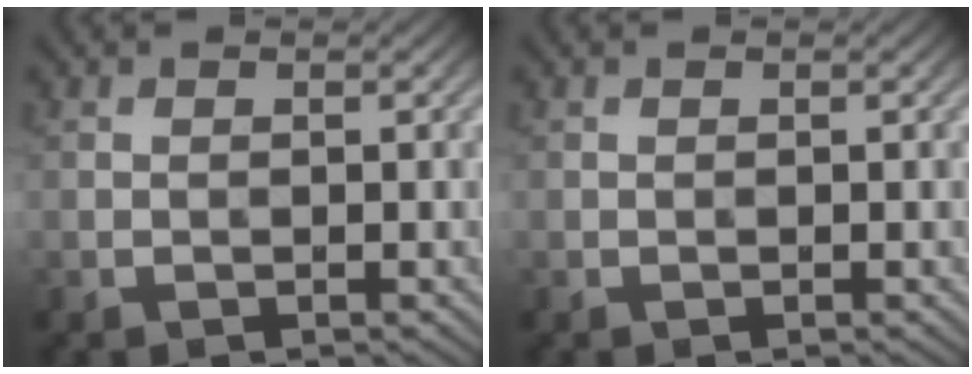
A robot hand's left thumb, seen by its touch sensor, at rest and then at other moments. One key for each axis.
{"total": 0.0}